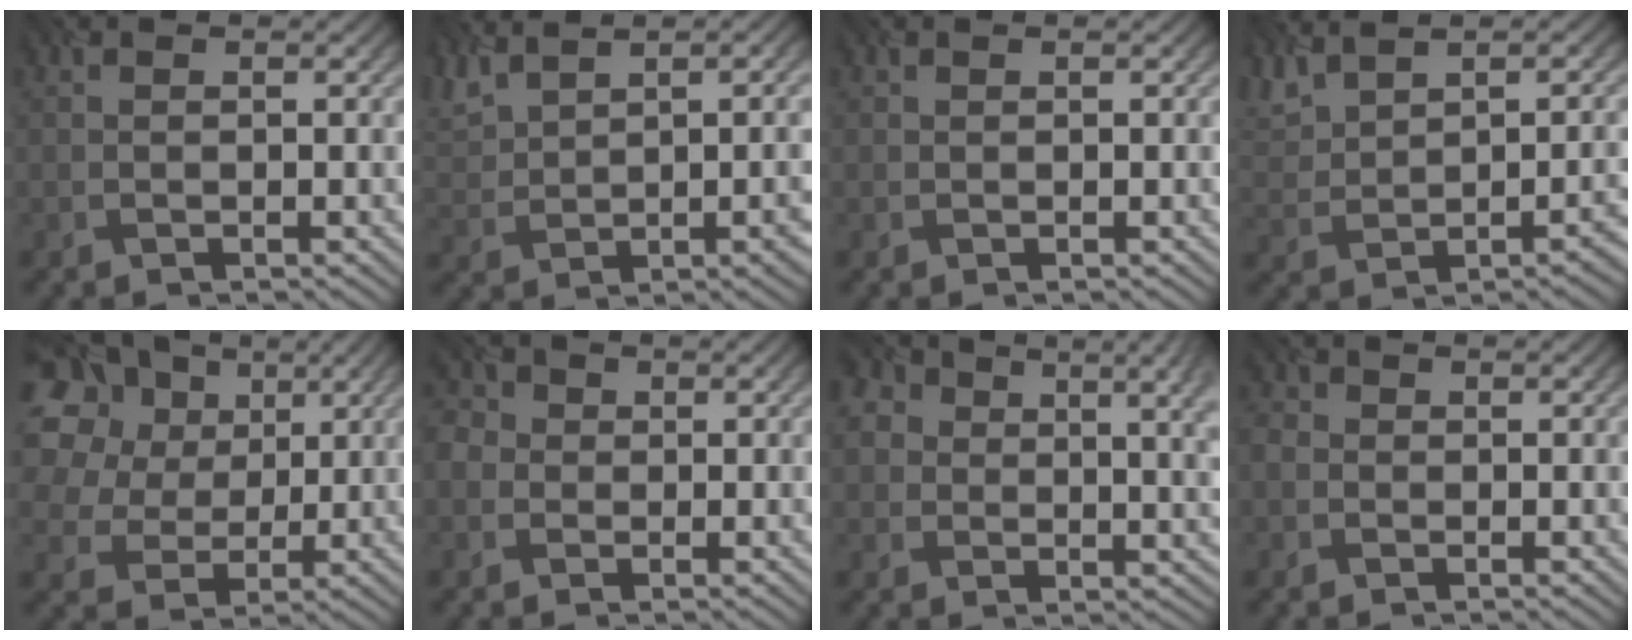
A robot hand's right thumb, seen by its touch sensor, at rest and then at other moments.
{"total": 10.4, "force": [4.2, 4.4, 8.4], "torque": [-0.147, 0.026, 0.083]}
{"total": 0.0}
{"total": 6.5, "force": [3.7, 2.8, 4.4], "torque": [-0.091, 0.020, 0.072]}
{"total": 19.6, "force": [10.2, 14.5, 8.4], "torque": [-0.268, 0.052, 0.204]}
{"total": 2.9, "force": [-0.6, 2.8, -0.1], "torque": [-0.005, 0.005, -0.024]}
{"total": 9.5, "force": [4.2, 5.7, 6.3], "torque": [-0.107, 0.014, 0.070]}
{"total": 1.5, "force": [-0.8, 1.3, -0.3], "torque": [-0.002, 0.001, -0.011]}